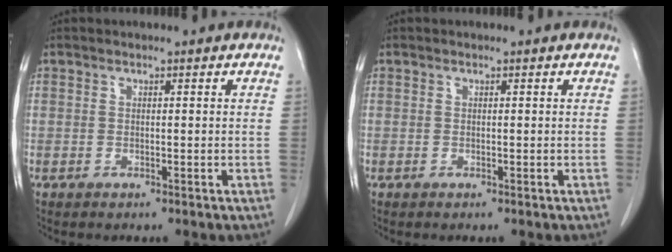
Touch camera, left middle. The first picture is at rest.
{"total": 0.0}